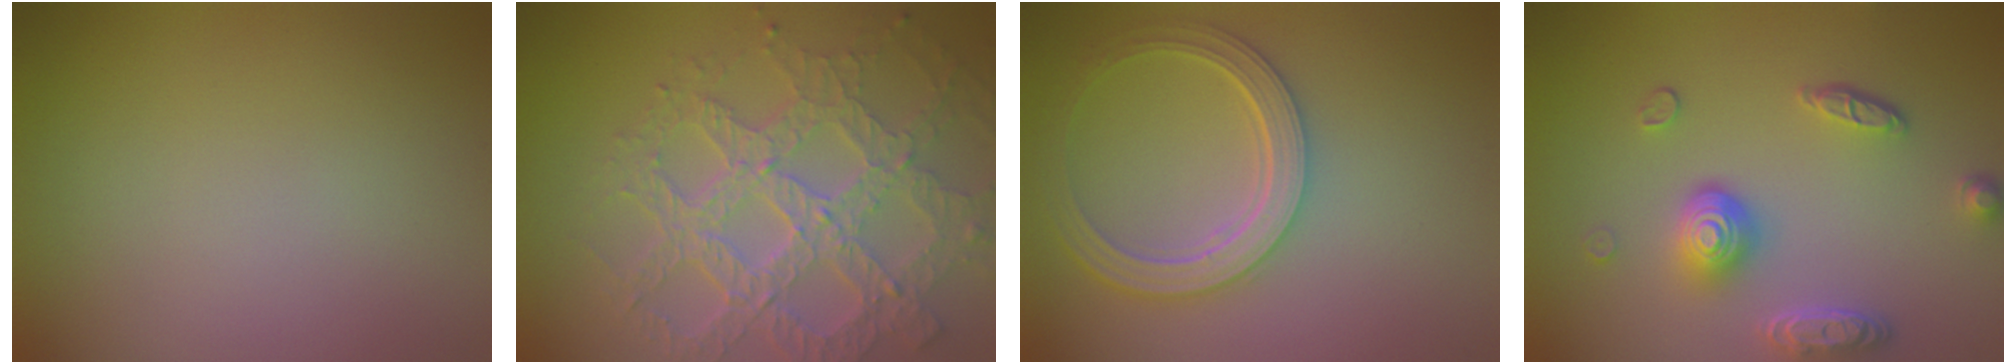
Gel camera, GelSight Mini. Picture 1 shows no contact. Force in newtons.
{"total": 7.8, "press": 5.5, "slide": 5.5}
{"total": 5.1, "press": 4.0, "slide": 3.1}
{"total": 4.8, "press": 3.7, "slide": 3.1}